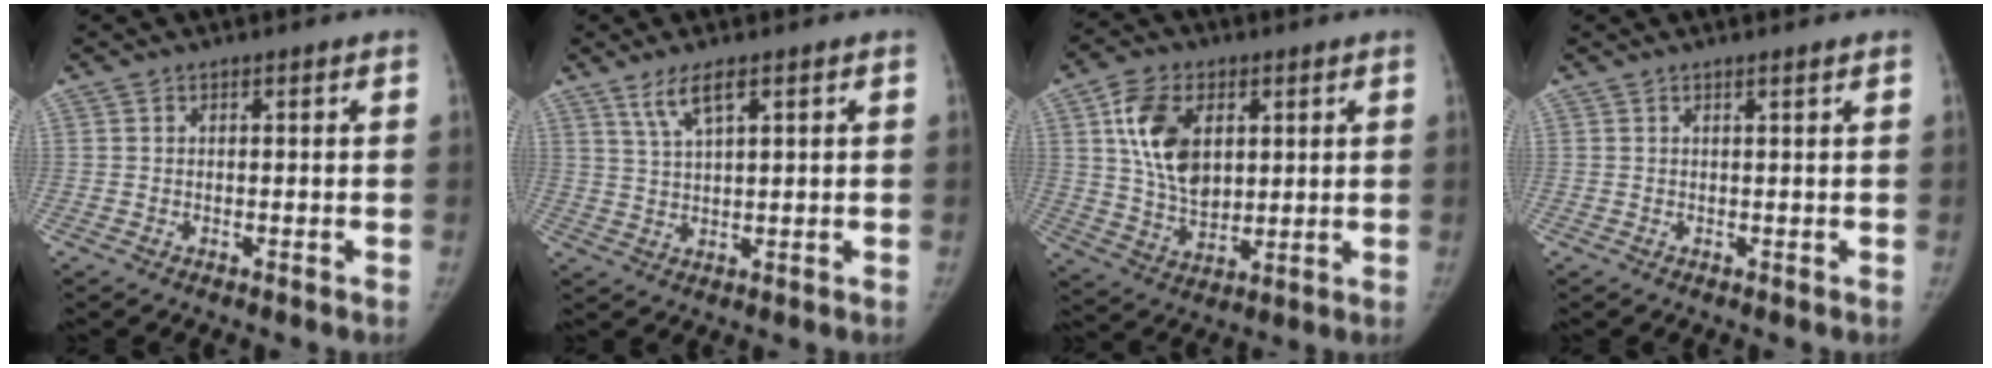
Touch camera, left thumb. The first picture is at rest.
{"total": 5.2, "force": [2.7, 1.7, 4.1], "torque": [-0.079, -0.007, 0.058]}
{"total": 13.7, "force": [3.8, 9.1, 9.4], "torque": [-0.142, -0.016, 0.074]}
{"total": 0.7, "force": [0.4, -0.2, 0.5], "torque": [-0.016, -0.004, 0.011]}